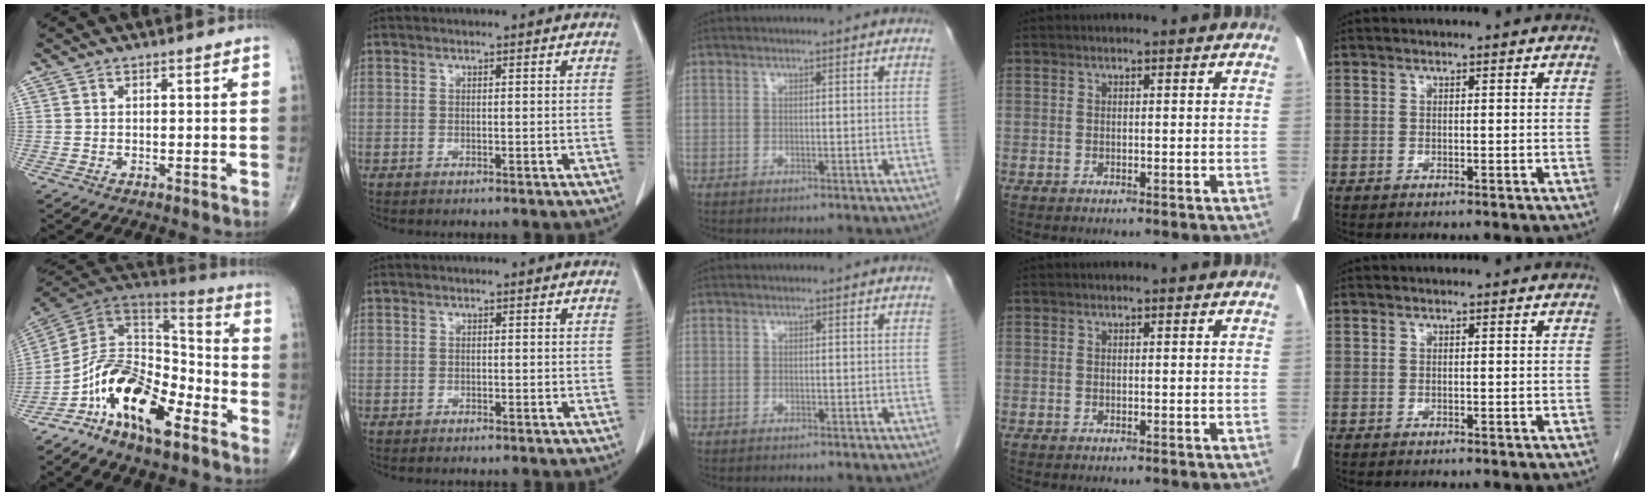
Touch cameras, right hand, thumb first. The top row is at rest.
{"thumb": {"total": 18.4, "force": [-9.7, 8.3, 13.2], "torque": [-0.208, 0.082, -0.180]}, "index": {"total": 0.5, "force": [-0.5, 0.3, 0.1], "torque": [-0.008, 0.001, -0.009]}}